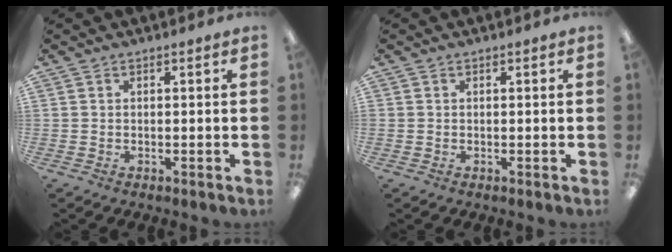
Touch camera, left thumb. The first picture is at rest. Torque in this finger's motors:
{"motor_torque": [-0.20, 0.04, 0.11, -0.16, 0.00]}